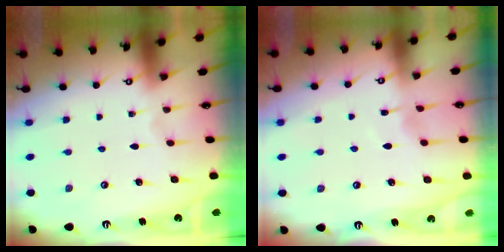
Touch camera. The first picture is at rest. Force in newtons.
{"total": 3.9, "press": 3.9, "slide": 0.6}